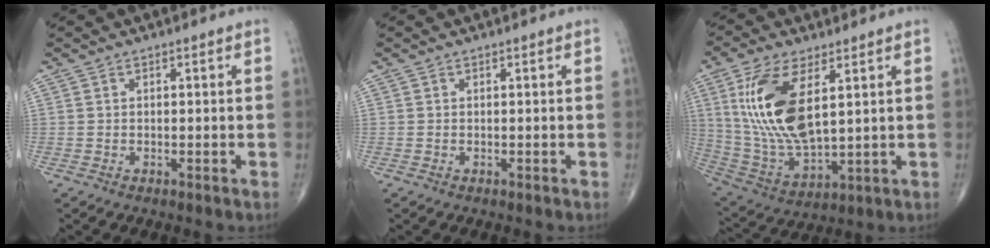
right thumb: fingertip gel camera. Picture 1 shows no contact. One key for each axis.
{"total": 0.0}
{"total": 17.6, "fx": 4.9, "fy": 7.9, "fz": 15.0, "tx": -0.304, "ty": -0.024, "tz": 0.107}